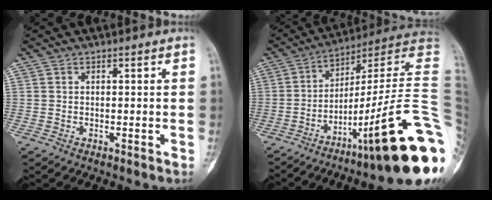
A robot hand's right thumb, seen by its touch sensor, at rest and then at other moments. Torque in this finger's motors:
{"motor_torque": [3.80, 1.21, 1.22, -1.55, 0.49]}